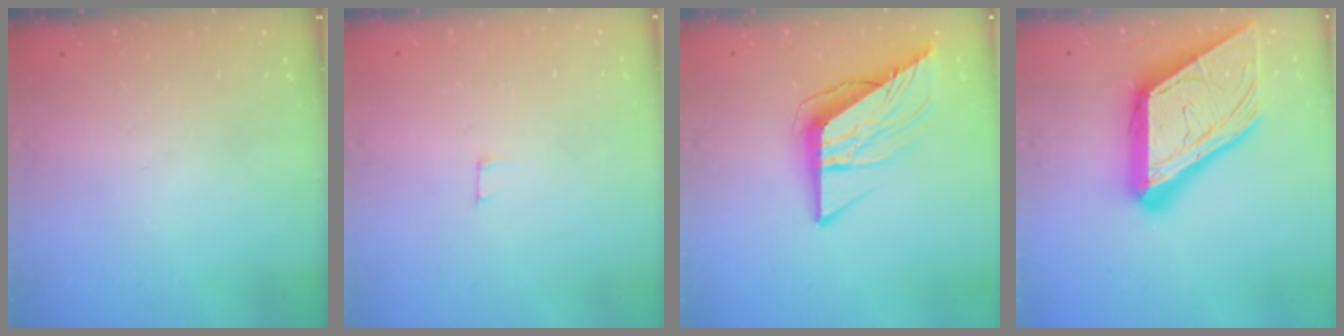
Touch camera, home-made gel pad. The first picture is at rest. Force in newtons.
{"total": 2.5, "press": 2.5, "slide": 0.2}
{"total": 11.4, "press": 11.3, "slide": 1.3}
{"total": 24.3, "press": 24.2, "slide": 2.6}